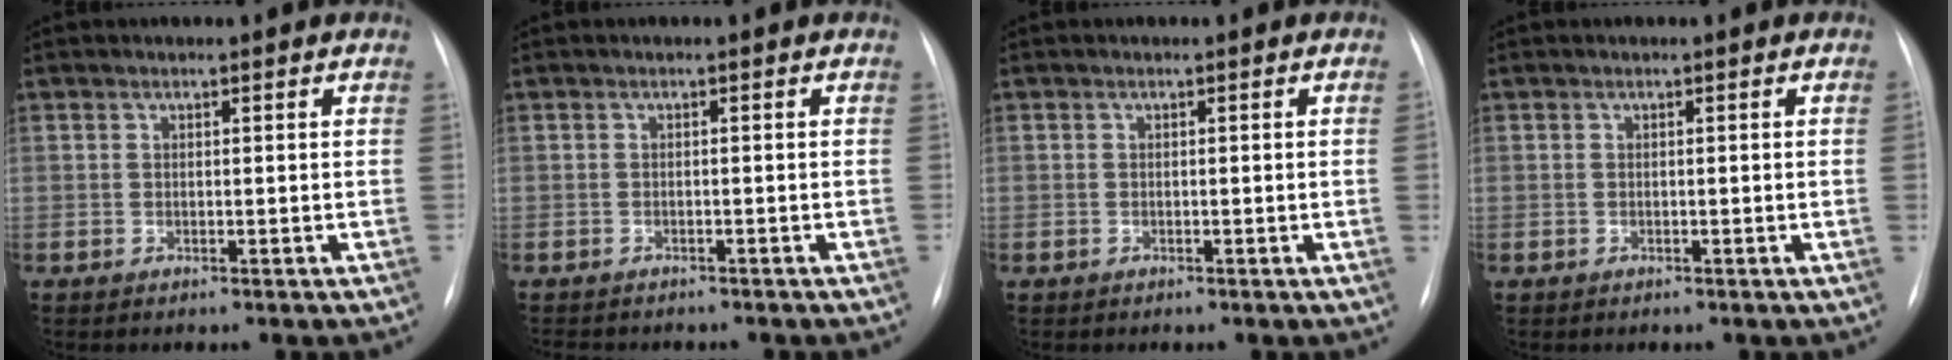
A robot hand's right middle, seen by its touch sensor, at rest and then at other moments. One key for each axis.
{"total": 5.5, "fx": -4.8, "fy": 1.9, "fz": 2.0, "tx": -0.030, "ty": -0.004, "tz": -0.058}
{"total": 0.7, "fx": -0.1, "fy": -0.3, "fz": 0.7, "tx": -0.009, "ty": 0.000, "tz": 0.001}
{"total": 0.5, "fx": 0.0, "fy": -0.2, "fz": 0.5, "tx": -0.006, "ty": 0.000, "tz": 0.001}